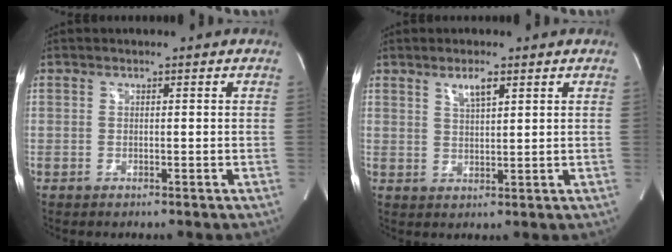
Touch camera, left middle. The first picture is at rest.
{"total": 3.2, "force": [2.0, 0.6, 2.4], "torque": [-0.045, 0.000, 0.037]}